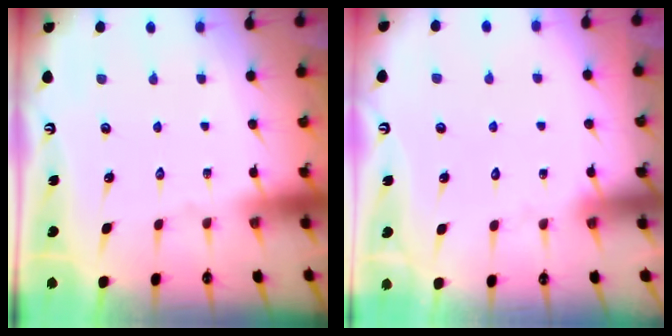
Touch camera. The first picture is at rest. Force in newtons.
{"total": 2.1, "press": 2.1, "slide": 0.0}